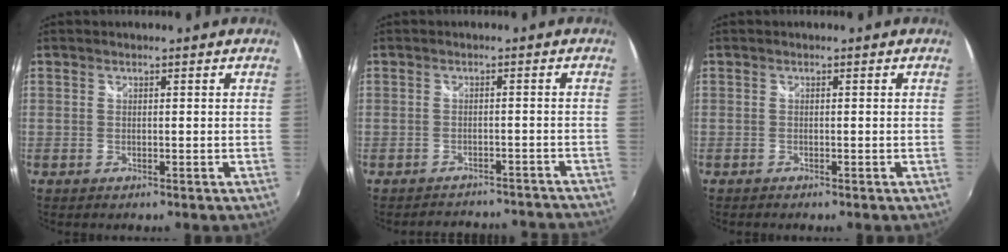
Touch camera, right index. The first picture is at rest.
{"total": 11.3, "force": [-10.5, 3.4, 2.3], "torque": [-0.044, 0.020, -0.117]}
{"total": 0.7, "force": [-0.7, 0.2, 0.1], "torque": [-0.004, -0.006, -0.012]}